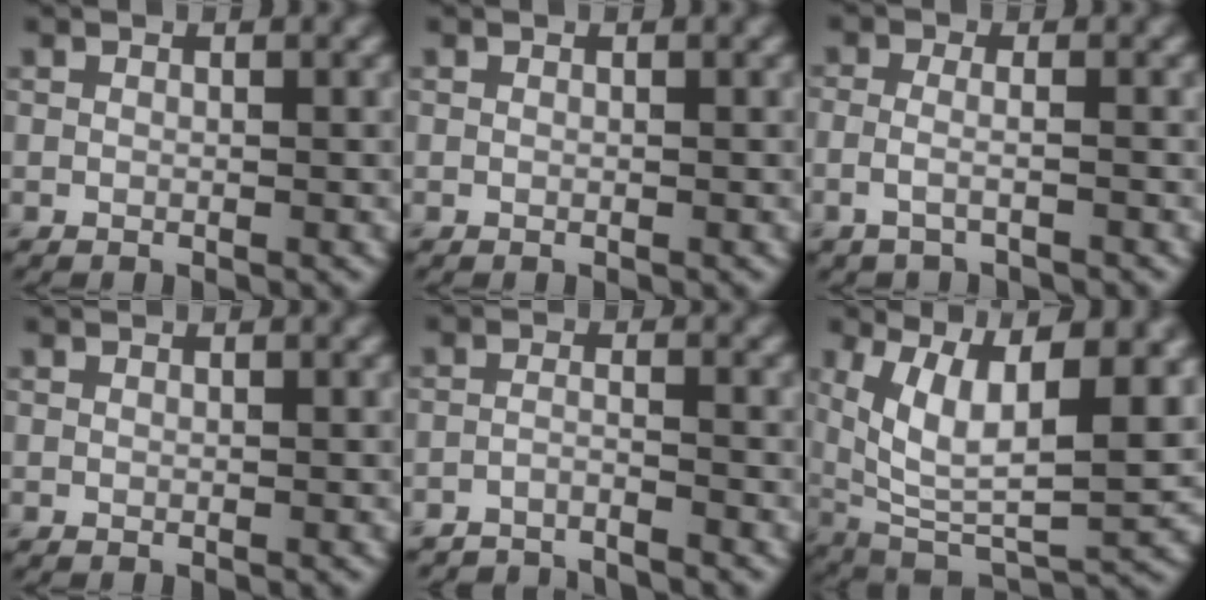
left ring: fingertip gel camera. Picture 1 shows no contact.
{"total": 0.0}
{"total": 2.0, "force": [-1.1, 0.7, 1.5], "torque": [-0.032, -0.015, -0.033]}
{"total": 0.0}
{"total": 2.9, "force": [-2.9, 0.2, 0.6], "torque": [-0.008, -0.013, -0.056]}
{"total": 11.6, "force": [3.2, 4.8, 10.1], "torque": [-0.190, -0.016, 0.062]}